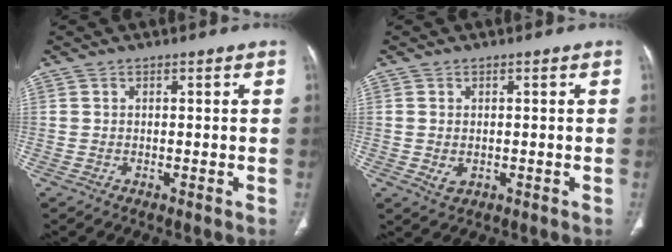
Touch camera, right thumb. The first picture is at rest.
{"total": 2.2, "force": [-0.3, 1.6, 1.5], "torque": [-0.024, -0.006, 0.001]}